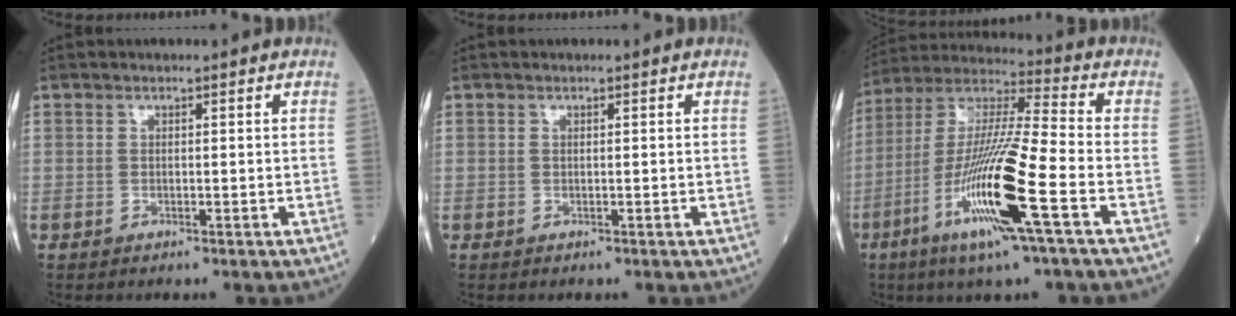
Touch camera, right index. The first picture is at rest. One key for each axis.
{"total": 0.0}
{"total": 17.7, "fx": -6.6, "fy": 0.1, "fz": 16.4, "tx": -0.338, "ty": -0.021, "tz": -0.128}